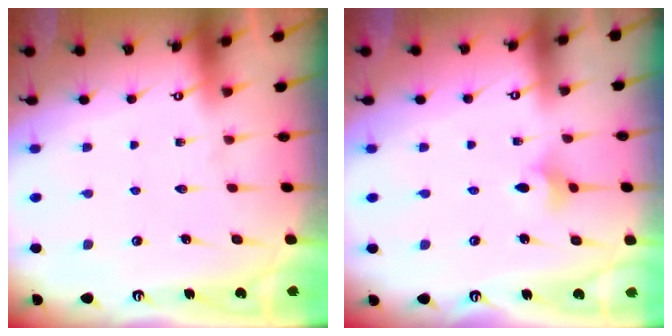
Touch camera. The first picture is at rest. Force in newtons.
{"total": 3.2, "press": 3.2, "slide": 0.8}